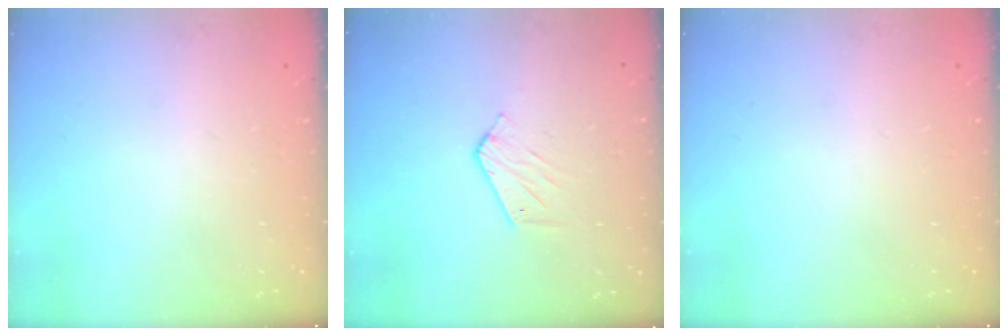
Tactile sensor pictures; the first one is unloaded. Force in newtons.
{"total": 4.4, "press": 4.4, "slide": 0.3}
{"total": 0.0}